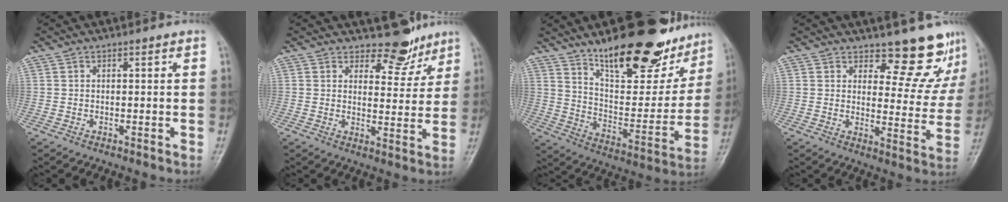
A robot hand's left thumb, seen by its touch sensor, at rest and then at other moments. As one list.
[{"total": 6.1, "force": [5.3, 3.1, 0.7], "torque": [0.020, -0.047, 0.074]}, {"total": 24.2, "force": [17.4, 8.9, 14.3], "torque": [-0.157, -0.090, 0.271]}, {"total": 10.3, "force": [9.3, 3.8, 2.3], "torque": [0.015, -0.089, 0.106]}]